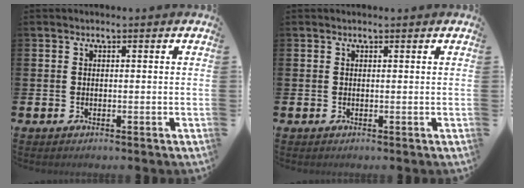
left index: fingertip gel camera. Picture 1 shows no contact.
{"total": 0.0}